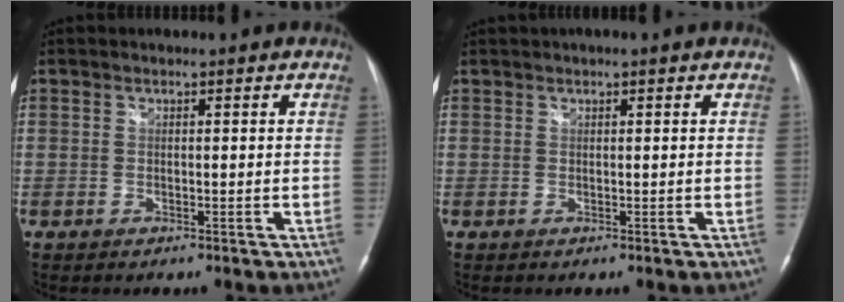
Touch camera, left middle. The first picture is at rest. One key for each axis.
{"total": 1.5, "fx": 1.1, "fy": 0.0, "fz": 1.0, "tx": -0.015, "ty": 0.022, "tz": 0.018}